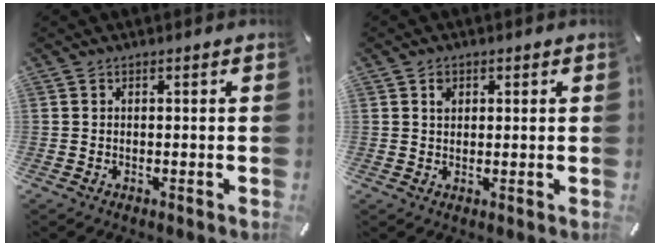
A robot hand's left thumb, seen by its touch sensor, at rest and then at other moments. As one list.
[{"total": 2.0, "force": [0.7, 1.7, 0.8], "torque": [-0.002, -0.002, 0.009]}]